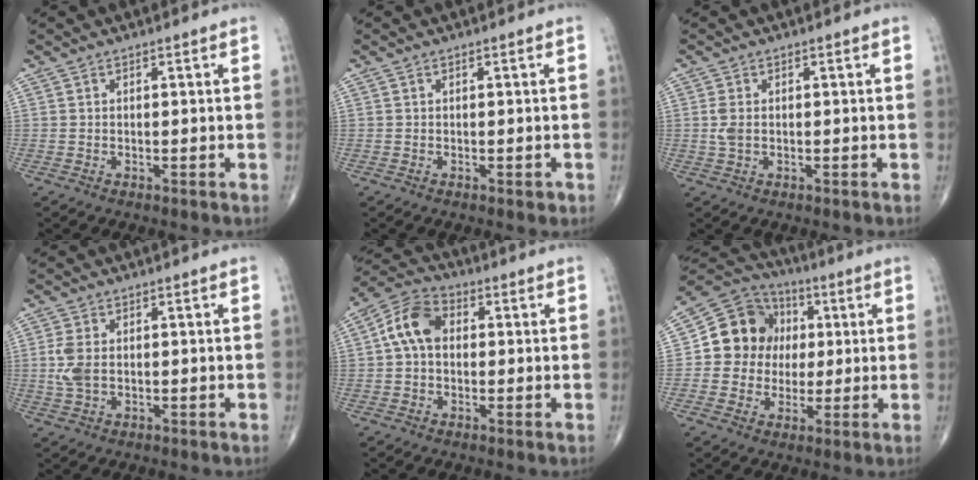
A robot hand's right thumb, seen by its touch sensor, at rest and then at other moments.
{"total": 0.8, "force": [-0.2, 0.5, 0.6], "torque": [-0.005, -0.001, -0.003]}
{"total": 2.4, "force": [0.1, 1.4, 1.9], "torque": [-0.051, 0.002, 0.002]}
{"total": 4.4, "force": [0.1, 2.6, 3.5], "torque": [-0.089, 0.001, 0.003]}
{"total": 8.8, "force": [0.9, 6.2, 6.2], "torque": [-0.111, 0.027, 0.005]}
{"total": 13.3, "force": [1.2, 12.1, 5.4], "torque": [-0.054, 0.018, 0.014]}